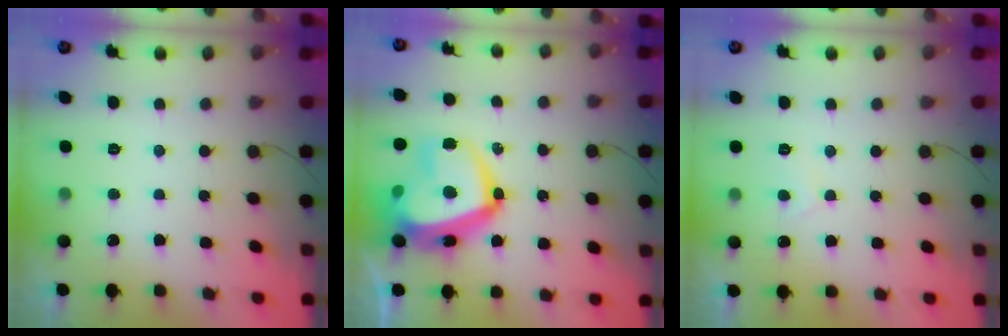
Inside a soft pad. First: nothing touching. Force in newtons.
{"total": 23.4, "press": 23.3, "slide": 2.0}
{"total": 5.4, "press": 5.4, "slide": 0.5}